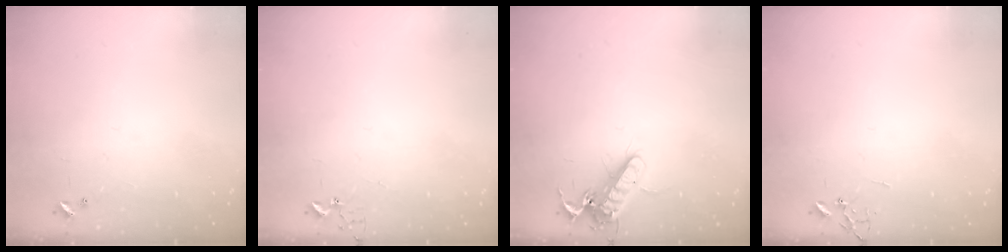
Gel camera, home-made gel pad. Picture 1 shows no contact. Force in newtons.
{"total": 2.7, "press": 2.7, "slide": 0.2}
{"total": 13.5, "press": 13.3, "slide": 1.9}
{"total": 0.0}